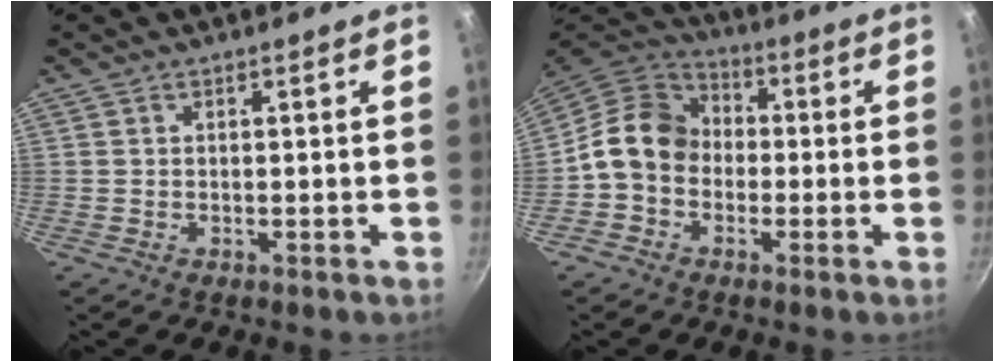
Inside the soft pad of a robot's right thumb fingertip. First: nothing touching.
{"total": 11.8, "force": [-1.1, 9.8, 6.5], "torque": [-0.083, 0.036, -0.043]}